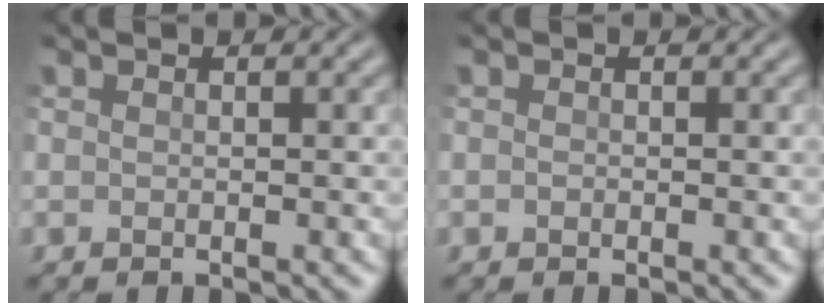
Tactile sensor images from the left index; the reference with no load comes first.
{"total": 0.0}